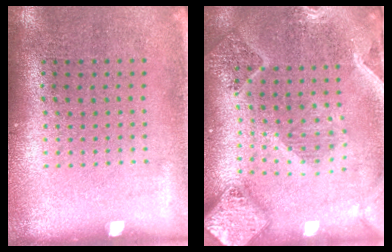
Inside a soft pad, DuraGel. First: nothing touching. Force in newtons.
{"total": 2.9, "press": 2.5, "slide": 1.5}